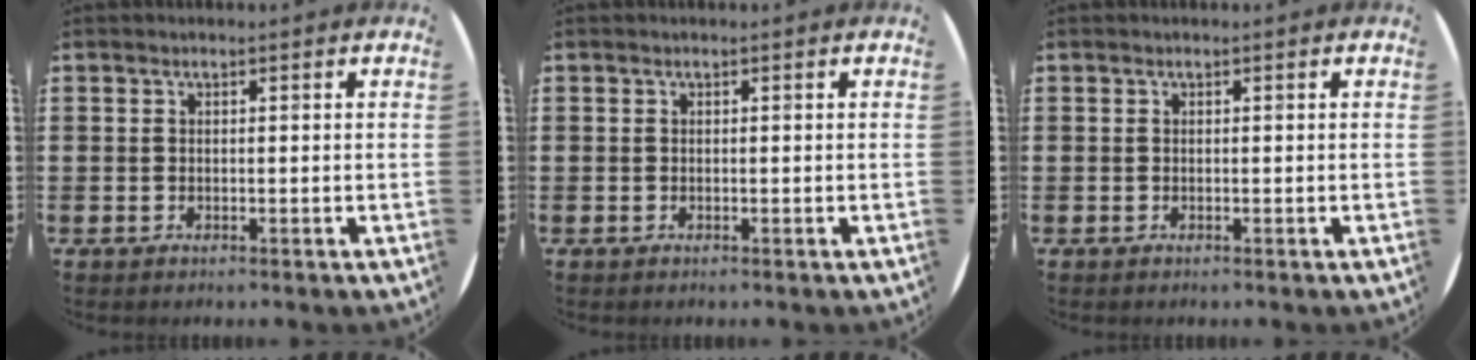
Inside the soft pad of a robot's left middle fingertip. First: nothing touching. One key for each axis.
{"total": 0.0}
{"total": 0.0}